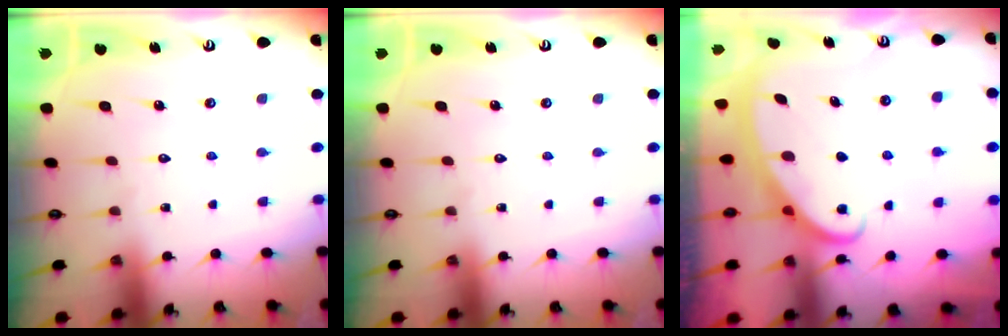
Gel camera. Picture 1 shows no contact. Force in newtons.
{"total": 0.0}
{"total": 2.8, "press": 2.8, "slide": 0.4}